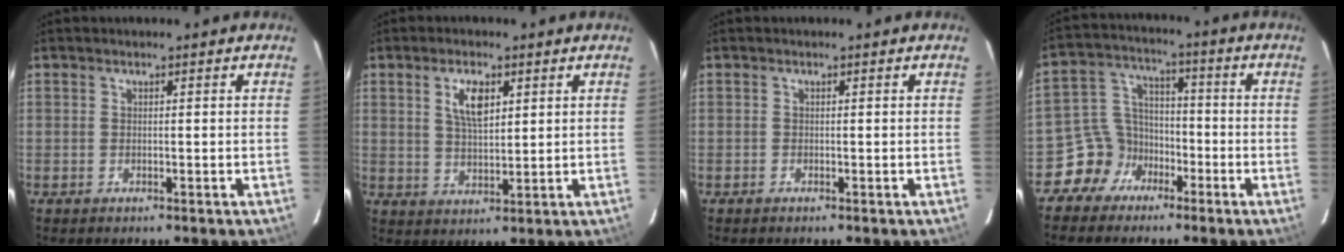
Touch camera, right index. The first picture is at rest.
{"total": 6.0, "force": [2.5, 2.7, 4.8], "torque": [-0.085, 0.005, 0.050]}
{"total": 0.0}
{"total": 8.2, "force": [-5.2, 6.2, 0.7], "torque": [-0.024, 0.036, -0.102]}